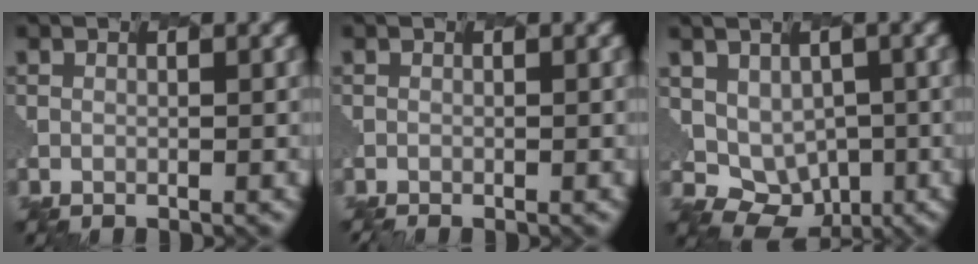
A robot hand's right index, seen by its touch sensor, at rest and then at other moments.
{"total": 1.6, "force": [-1.2, 0.4, 0.9], "torque": [-0.012, 0.011, -0.012]}
{"total": 7.4, "force": [-0.9, 6.2, 3.9], "torque": [-0.062, -0.014, 0.014]}